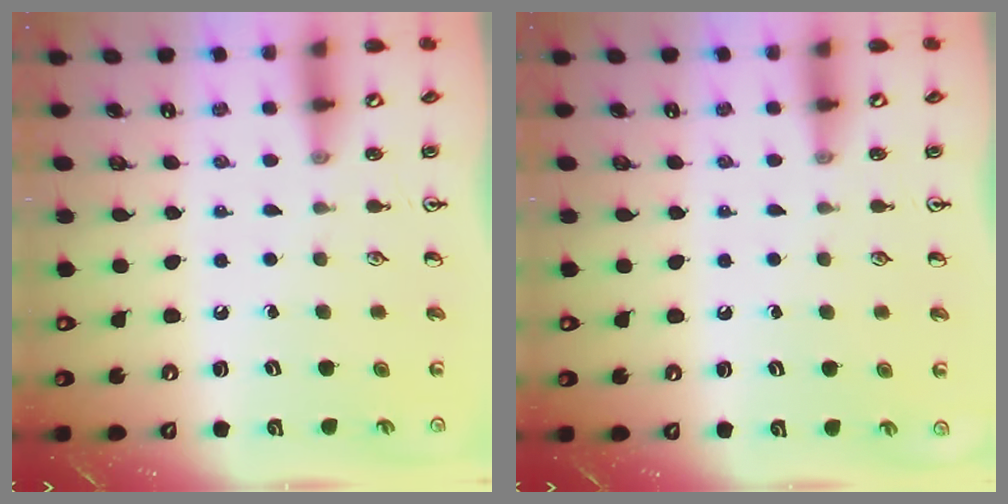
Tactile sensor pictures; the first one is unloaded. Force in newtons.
{"total": 0.0}